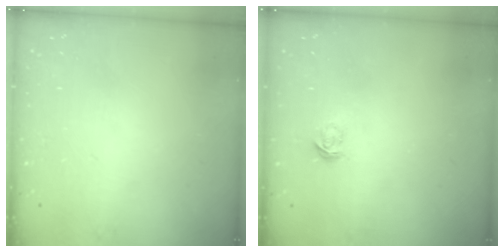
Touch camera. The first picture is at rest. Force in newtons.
{"total": 1.8, "press": 1.7, "slide": 0.2}